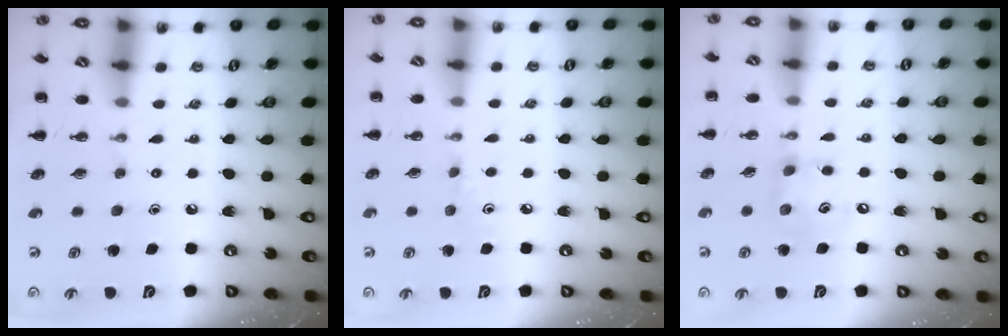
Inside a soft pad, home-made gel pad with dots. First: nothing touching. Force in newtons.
{"total": 3.4, "press": 3.3, "slide": 0.9}
{"total": 7.5, "press": 7.5, "slide": 0.7}